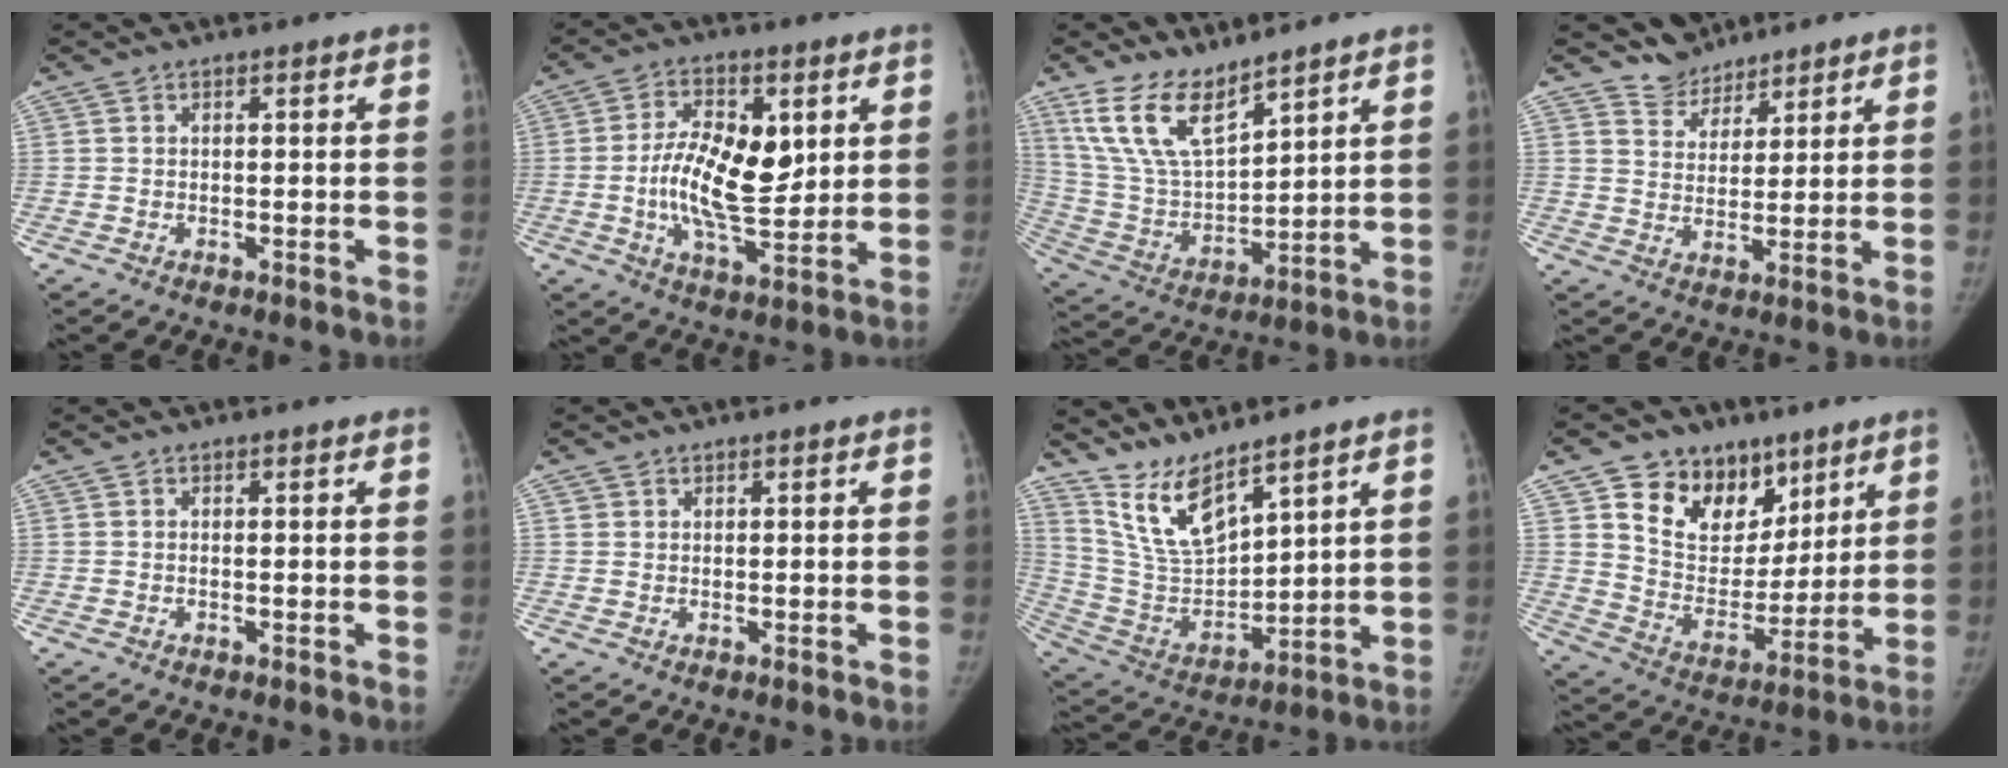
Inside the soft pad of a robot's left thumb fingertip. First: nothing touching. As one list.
[{"total": 13.2, "force": [1.7, 6.3, 11.5], "torque": [-0.181, -0.015, 0.030]}, {"total": 13.3, "force": [9.6, 5.1, 7.7], "torque": [-0.129, -0.054, 0.208]}, {"total": 5.6, "force": [4.9, 2.6, -0.6], "torque": [0.038, -0.042, 0.093]}, {"total": 0.0}, {"total": 0.7, "force": [0.4, 0.6, 0.0], "torque": [0.008, -0.001, 0.005]}, {"total": 11.3, "force": [9.3, 2.7, 5.9], "torque": [-0.104, -0.066, 0.203]}, {"total": 16.5, "force": [9.6, 11.7, 6.4], "torque": [-0.054, -0.047, 0.171]}]